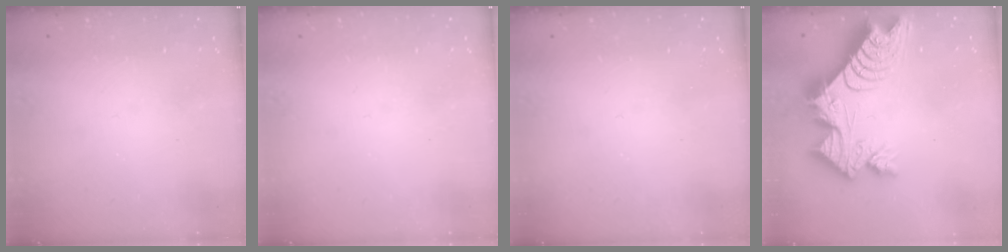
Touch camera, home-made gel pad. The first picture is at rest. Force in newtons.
{"total": 0.0}
{"total": 0.0}
{"total": 21.2, "press": 21.1, "slide": 2.1}